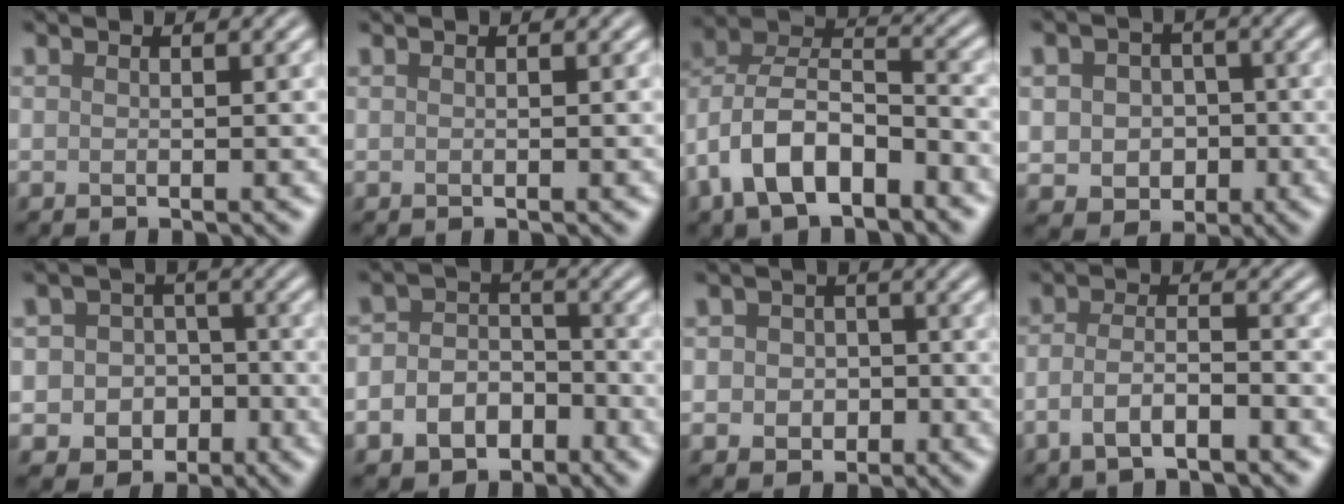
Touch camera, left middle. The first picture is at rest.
{"total": 0.0}
{"total": 9.1, "force": [-4.0, 5.0, 6.4], "torque": [-0.115, 0.012, -0.083]}
{"total": 4.8, "force": [-0.3, 4.2, 2.3], "torque": [-0.032, -0.002, -0.013]}
{"total": 5.6, "force": [-1.7, 5.0, 1.8], "torque": [-0.017, 0.006, -0.043]}
{"total": 6.0, "force": [-2.9, 4.5, 2.7], "torque": [-0.022, 0.000, -0.050]}
{"total": 3.9, "force": [-0.4, 3.5, 1.7], "torque": [-0.006, 0.005, -0.025]}
{"total": 3.6, "force": [-1.9, 1.3, 2.7], "torque": [-0.055, 0.006, -0.041]}